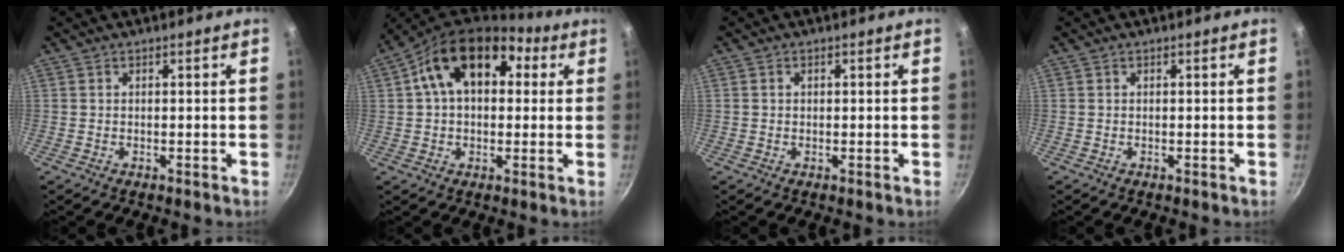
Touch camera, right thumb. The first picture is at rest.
{"total": 15.4, "force": [4.3, 10.2, 10.7], "torque": [-0.138, 0.026, 0.047]}
{"total": 0.7, "force": [0.1, 0.6, 0.3], "torque": [-0.004, 0.005, 0.002]}
{"total": 0.0}